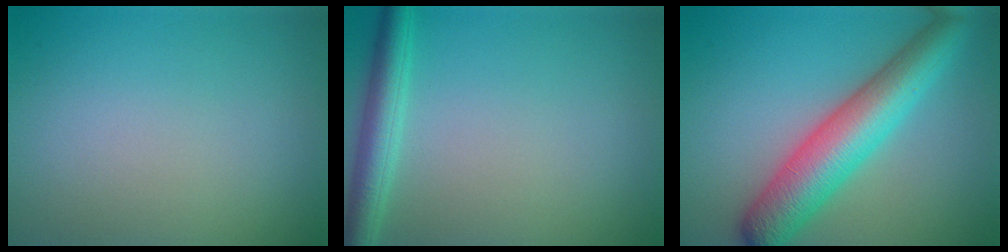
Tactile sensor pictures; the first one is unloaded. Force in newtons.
{"total": 3.3, "press": 3.3, "slide": 0.2}
{"total": 7.9, "press": 7.9, "slide": 0.1}